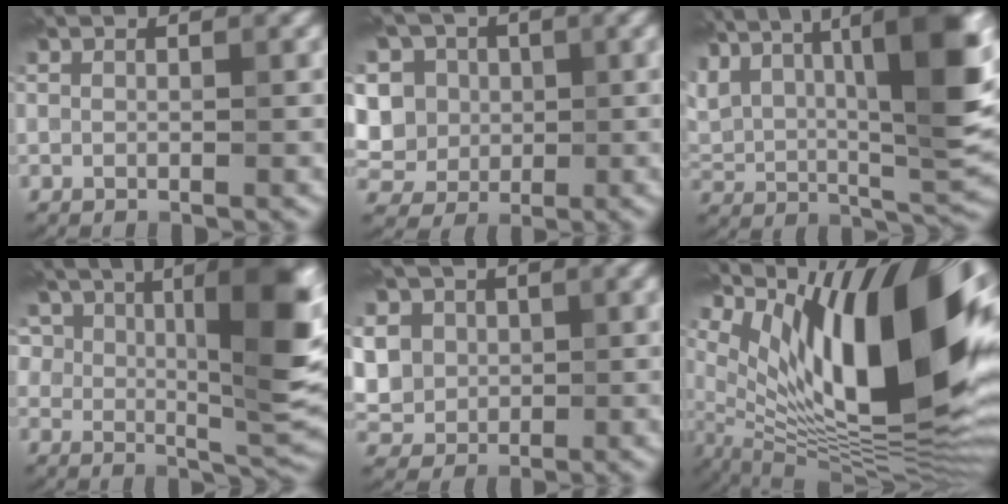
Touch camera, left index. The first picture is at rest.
{"total": 11.6, "force": [3.1, 9.9, 5.2], "torque": [-0.129, 0.037, 0.031]}
{"total": 13.5, "force": [5.7, 5.3, 11.0], "torque": [-0.188, 0.012, 0.099]}
{"total": 12.3, "force": [4.1, 4.7, 10.6], "torque": [-0.141, 0.004, 0.065]}
{"total": 8.5, "force": [2.3, 7.2, 3.9], "torque": [-0.086, 0.025, 0.024]}
{"total": 17.4, "force": [6.4, 6.2, 15.0], "torque": [-0.227, 0.007, 0.111]}